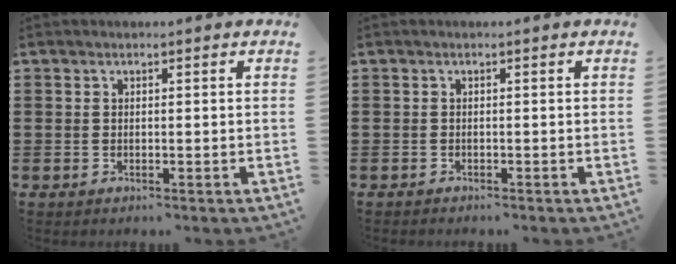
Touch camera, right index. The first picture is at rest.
{"total": 0.5, "force": [-0.5, 0.1, 0.0], "torque": [-0.002, -0.001, -0.011]}